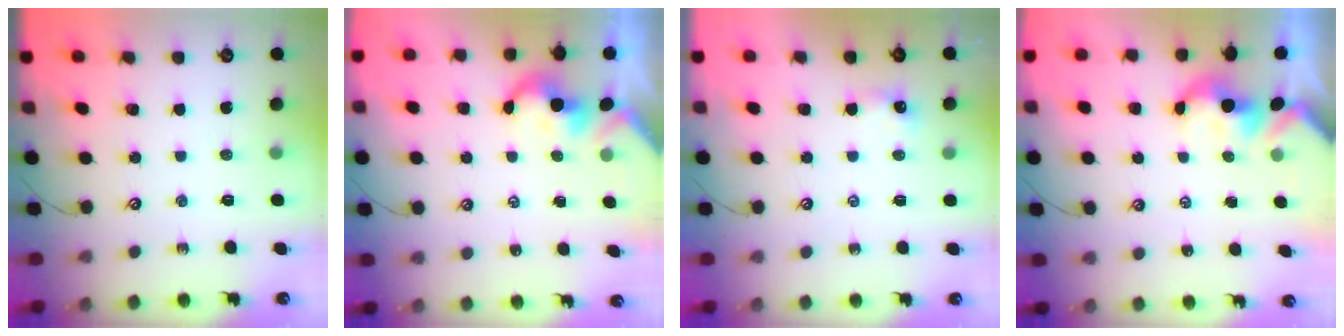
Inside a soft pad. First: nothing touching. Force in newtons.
{"total": 2.0, "press": 1.9, "slide": 0.4}
{"total": 3.5, "press": 3.5, "slide": 0.5}
{"total": 1.5, "press": 1.5, "slide": 0.2}